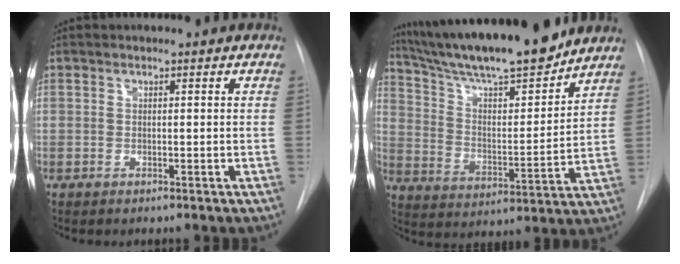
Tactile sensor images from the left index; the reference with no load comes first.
{"total": 19.5, "force": [16.9, 1.4, 9.7], "torque": [-0.167, -0.007, 0.278]}